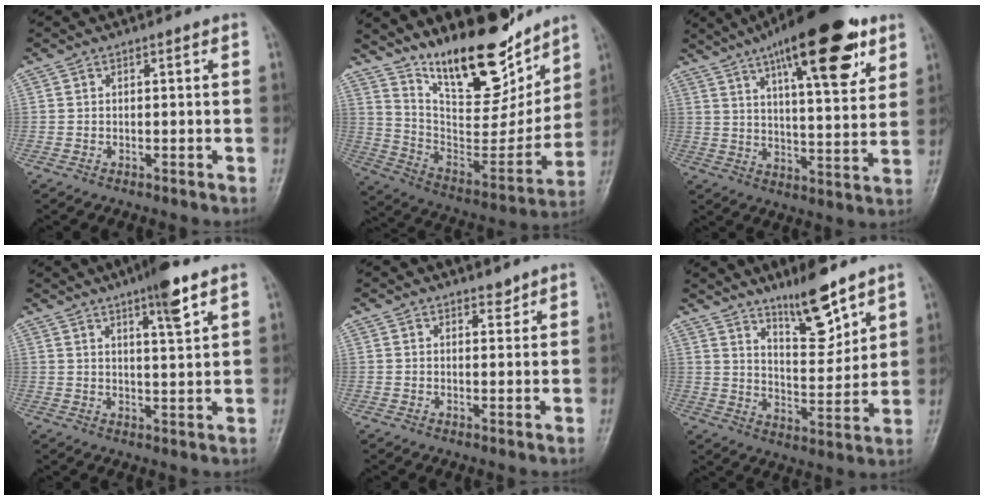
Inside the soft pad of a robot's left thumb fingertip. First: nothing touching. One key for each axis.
{"total": 21.9, "fx": 16.2, "fy": 7.7, "fz": 12.5, "tx": -0.152, "ty": -0.100, "tz": 0.281}
{"total": 21.9, "fx": 12.1, "fy": 6.7, "fz": 17.1, "tx": -0.236, "ty": -0.030, "tz": 0.185}
{"total": 7.2, "fx": 4.4, "fy": 0.9, "fz": 5.7, "tx": -0.087, "ty": -0.022, "tz": 0.069}
{"total": 1.8, "fx": 1.6, "fy": 0.7, "fz": 0.5, "tx": 0.004, "ty": -0.012, "tz": 0.022}
{"total": 10.9, "fx": 8.2, "fy": 2.8, "fz": 6.6, "tx": -0.091, "ty": -0.070, "tz": 0.147}